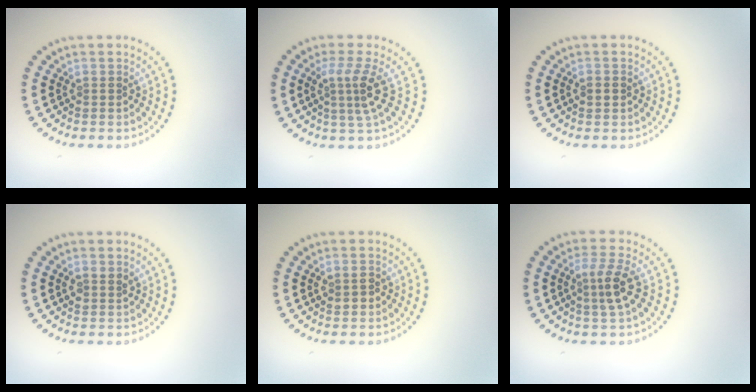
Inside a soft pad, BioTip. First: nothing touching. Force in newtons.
{"total": 3.2, "press": 2.3, "slide": 2.2}
{"total": 1.3, "press": 1.3, "slide": 0.1}
{"total": 1.2, "press": 1.1, "slide": 0.6}
{"total": 1.5, "press": 1.5, "slide": 0.3}
{"total": 2.9, "press": 2.6, "slide": 1.4}